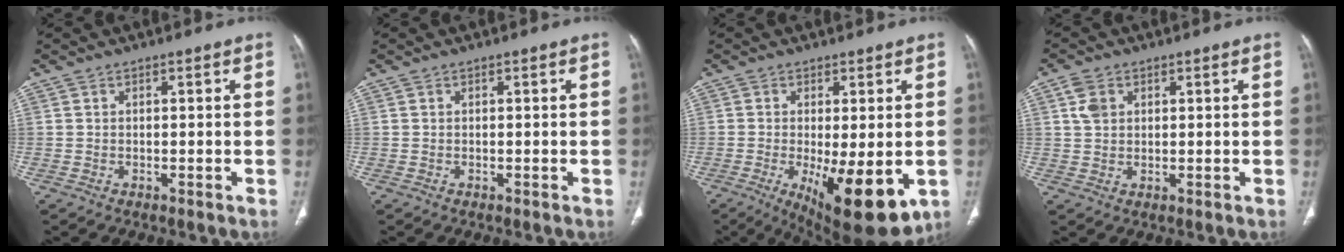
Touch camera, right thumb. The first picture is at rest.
{"total": 0.0}
{"total": 14.2, "force": [-3.9, 4.8, 12.8], "torque": [-0.178, -0.025, -0.041]}
{"total": 3.6, "force": [1.4, 2.7, 2.0], "torque": [-0.034, 0.001, 0.031]}